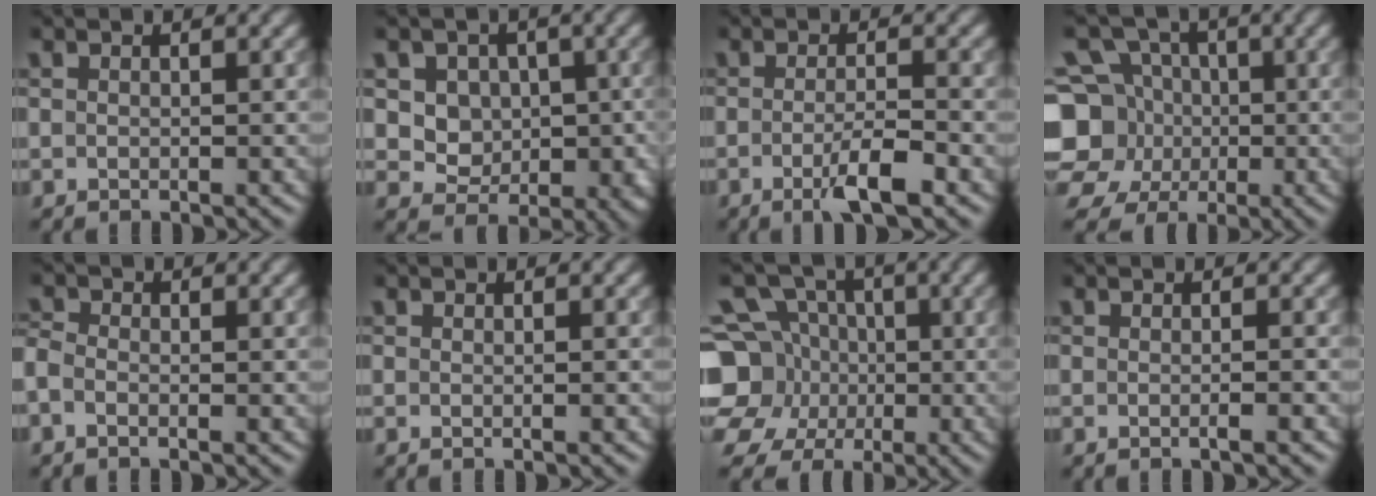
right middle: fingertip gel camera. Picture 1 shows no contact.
{"total": 6.3, "force": [0.8, 5.3, 3.3], "torque": [-0.035, 0.003, 0.007]}
{"total": 3.7, "force": [-1.6, 0.7, 3.3], "torque": [-0.059, -0.003, -0.030]}
{"total": 9.4, "force": [-1.1, 8.6, 3.6], "torque": [-0.093, 0.016, -0.053]}
{"total": 1.7, "force": [-0.9, 0.9, 1.1], "torque": [-0.028, -0.003, -0.026]}
{"total": 1.0, "force": [-0.2, 0.3, 0.9], "torque": [-0.008, -0.005, -0.007]}
{"total": 12.6, "force": [-1.9, 11.6, 4.6], "torque": [-0.134, 0.010, -0.055]}
{"total": 2.0, "force": [-0.4, 0.7, 1.8], "torque": [0.000, -0.004, -0.021]}